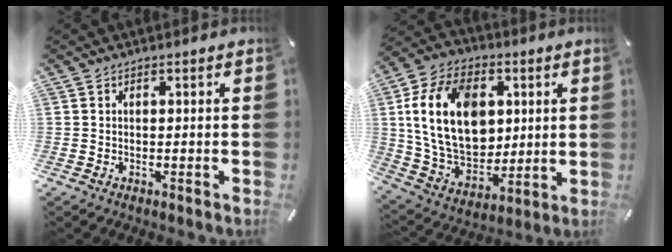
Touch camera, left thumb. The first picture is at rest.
{"total": 20.3, "force": [3.4, 15.0, 13.3], "torque": [-0.263, -0.004, 0.064]}